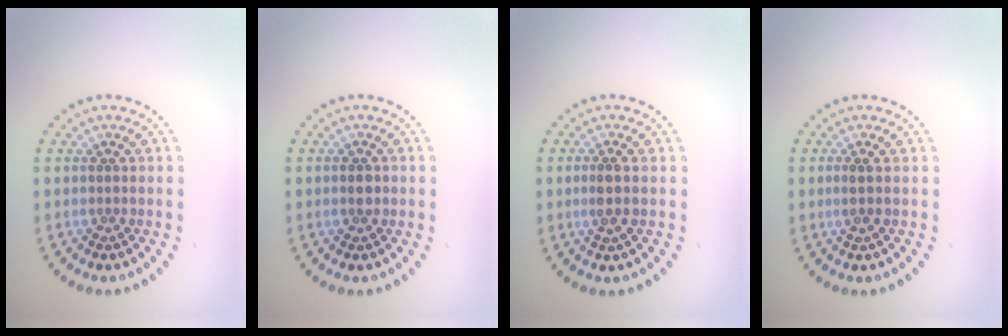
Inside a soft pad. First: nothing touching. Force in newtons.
{"total": 1.0, "press": 1.0, "slide": 0.1}
{"total": 1.7, "press": 1.5, "slide": 0.9}
{"total": 0.7, "press": 0.4, "slide": 0.6}